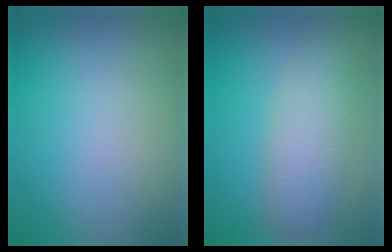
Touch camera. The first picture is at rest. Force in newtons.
{"total": 4.0, "press": 4.0, "slide": 0.1}